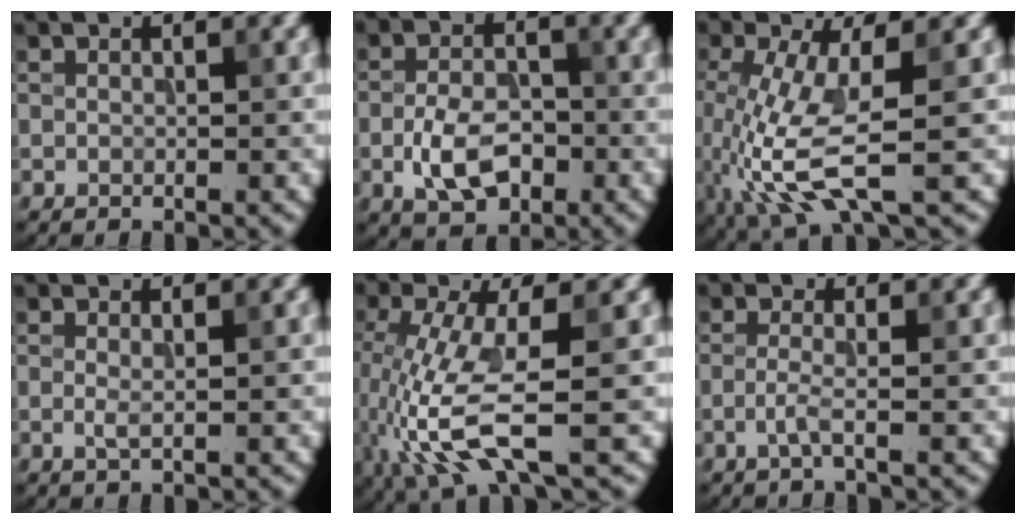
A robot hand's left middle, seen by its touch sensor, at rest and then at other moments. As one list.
[{"total": 4.5, "force": [-1.8, 2.4, 3.3], "torque": [-0.068, 0.004, -0.034]}, {"total": 6.8, "force": [-2.0, 1.6, 6.3], "torque": [-0.162, -0.012, -0.036]}, {"total": 0.6, "force": [0.0, -0.3, 0.6], "torque": [-0.019, 0.000, 0.002]}, {"total": 7.5, "force": [-2.5, 1.7, 6.9], "torque": [-0.173, -0.010, -0.048]}, {"total": 1.4, "force": [-0.6, -0.3, 1.2], "torque": [-0.033, 0.004, -0.015]}]